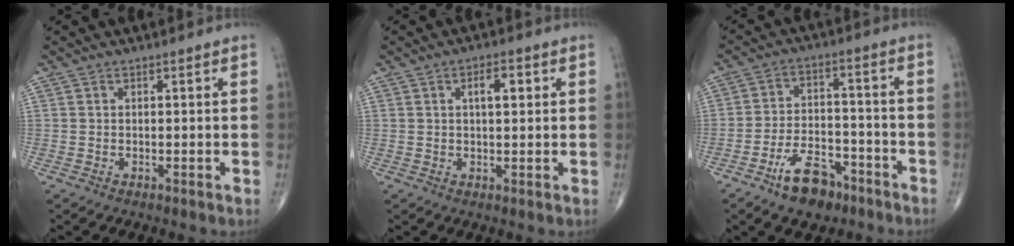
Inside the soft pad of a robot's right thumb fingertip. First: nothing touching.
{"total": 3.8, "force": [1.1, 1.6, 3.2], "torque": [-0.043, 0.002, 0.014]}
{"total": 9.9, "force": [-6.4, 5.2, 5.5], "torque": [-0.074, 0.046, -0.111]}